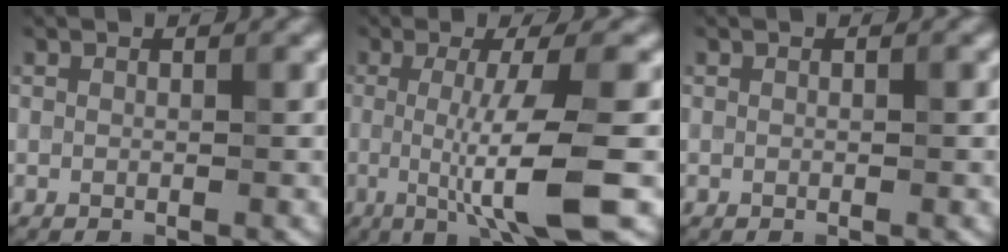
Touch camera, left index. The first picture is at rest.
{"total": 8.2, "force": [-1.2, 1.3, 8.0], "torque": [-0.126, -0.015, -0.019]}
{"total": 0.0}